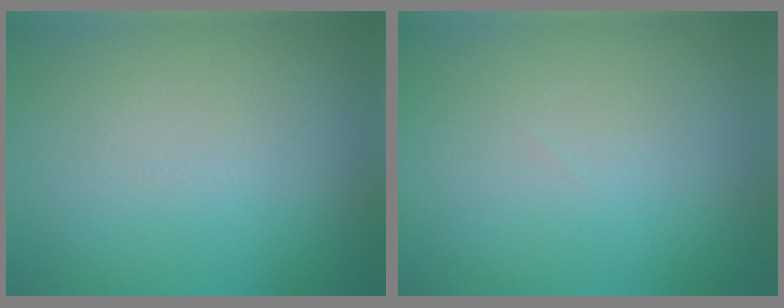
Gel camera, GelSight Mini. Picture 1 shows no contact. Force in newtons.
{"total": 0.0}